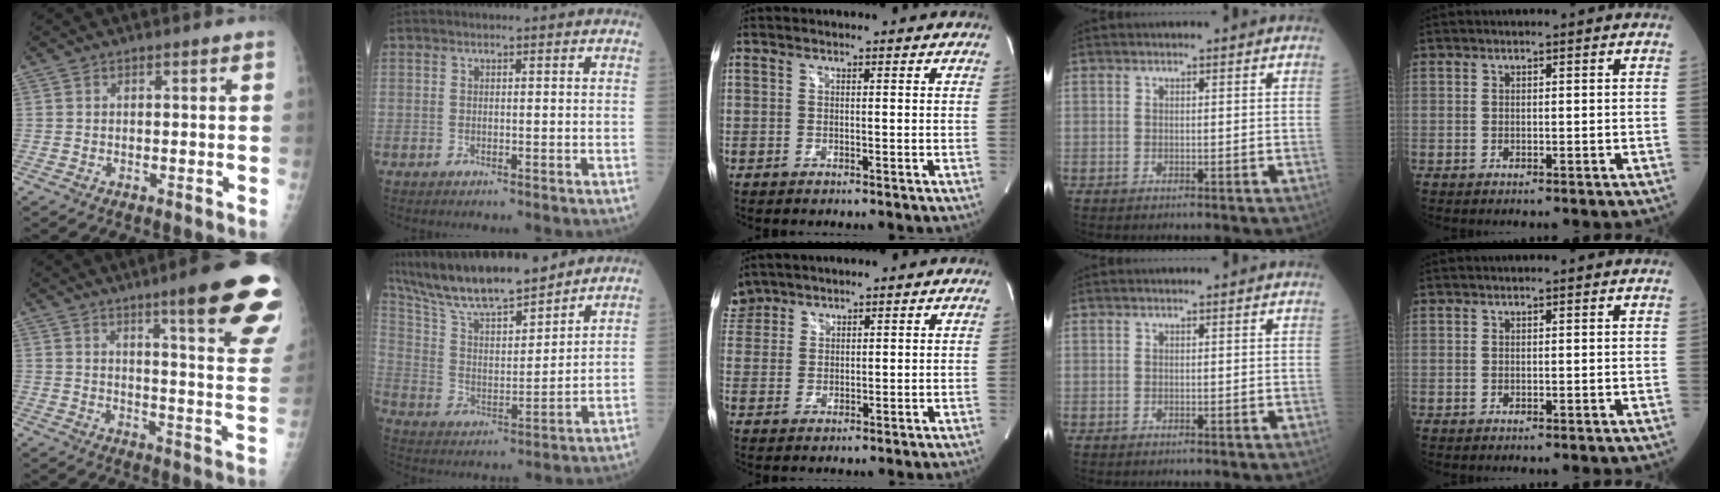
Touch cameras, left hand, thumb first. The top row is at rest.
{"thumb": {"total": 19.8, "force": [12.3, 2.4, 15.3], "torque": [-0.170, -0.056, 0.149]}, "index": {"total": 16.7, "force": [14.5, 2.4, 7.7], "torque": [-0.146, 0.007, 0.267]}, "middle": {"total": 4.9, "force": [4.3, 2.4, 0.0], "torque": [-0.001, 0.015, 0.090]}}